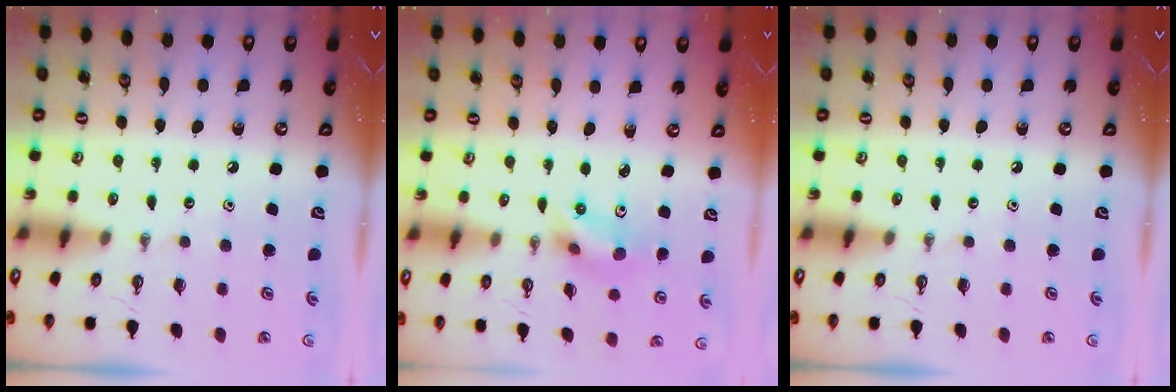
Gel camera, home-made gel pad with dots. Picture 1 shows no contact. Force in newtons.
{"total": 5.6, "press": 4.5, "slide": 3.3}
{"total": 0.0}